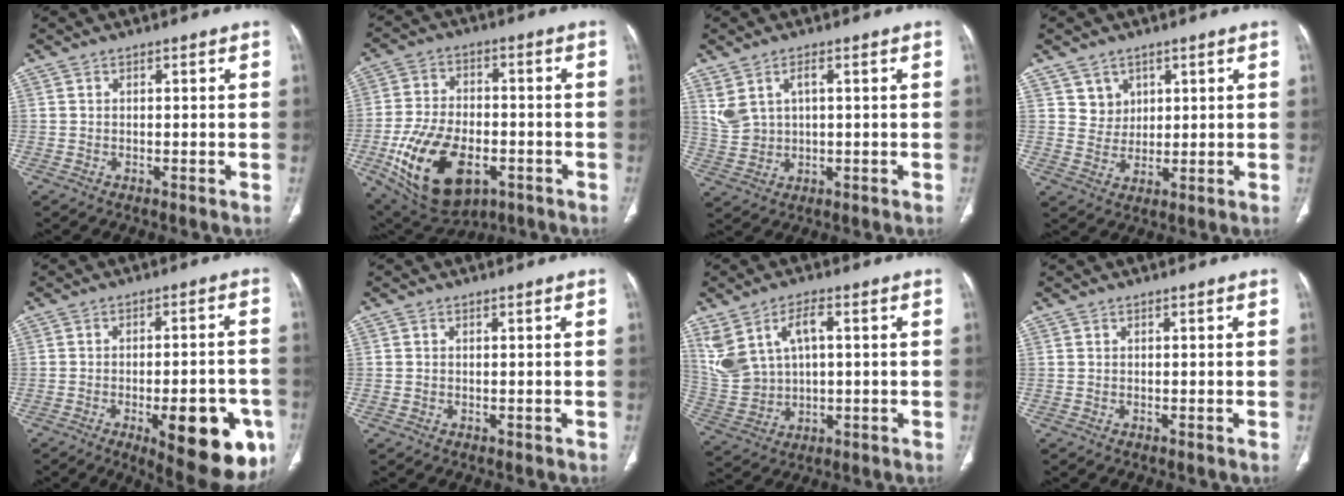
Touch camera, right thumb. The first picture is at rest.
{"total": 19.7, "force": [-6.7, 11.7, 14.4], "torque": [-0.249, 0.011, -0.095]}
{"total": 5.7, "force": [1.9, 3.4, 4.1], "torque": [-0.083, -0.002, 0.051]}
{"total": 4.4, "force": [2.4, 3.6, 0.4], "torque": [0.016, -0.019, 0.049]}
{"total": 18.3, "force": [-7.1, 6.6, 15.6], "torque": [-0.148, 0.016, -0.078]}
{"total": 0.8, "force": [-0.1, 0.7, 0.3], "torque": [-0.005, 0.002, 0.003]}
{"total": 11.6, "force": [3.6, 6.9, 8.6], "torque": [-0.177, 0.001, 0.088]}
{"total": 0.0}